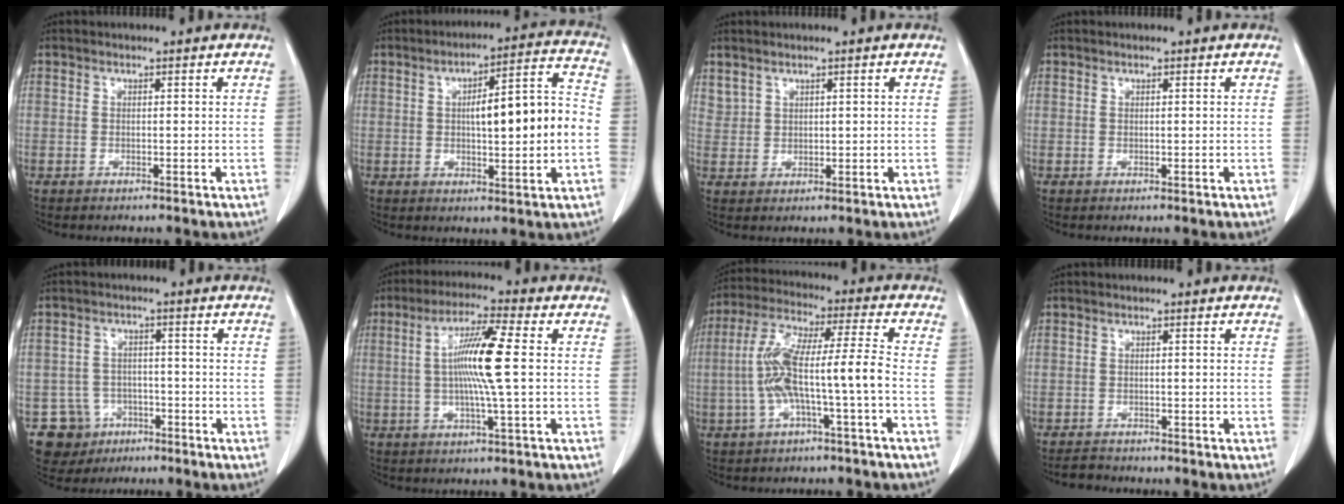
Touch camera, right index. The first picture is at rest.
{"total": 13.2, "force": [-0.5, 1.9, 13.1], "torque": [-0.193, 0.023, -0.006]}
{"total": 2.2, "force": [1.9, 1.2, 0.2], "torque": [0.002, 0.009, 0.042]}
{"total": 0.0}
{"total": 7.4, "force": [-3.8, 6.3, 0.5], "torque": [-0.009, 0.010, -0.053]}
{"total": 9.8, "force": [0.4, -0.6, 9.7], "torque": [-0.183, 0.001, 0.002]}
{"total": 10.8, "force": [-2.5, 0.3, 10.5], "torque": [-0.217, 0.031, -0.045]}
{"total": 2.1, "force": [-2.0, 0.6, 0.1], "torque": [-0.005, -0.006, -0.032]}